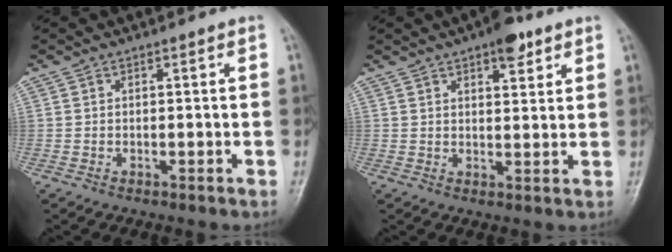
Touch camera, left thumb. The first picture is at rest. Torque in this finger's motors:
{"motor_torque": [0.92, 0.40, 0.67, -0.32, 0.01]}